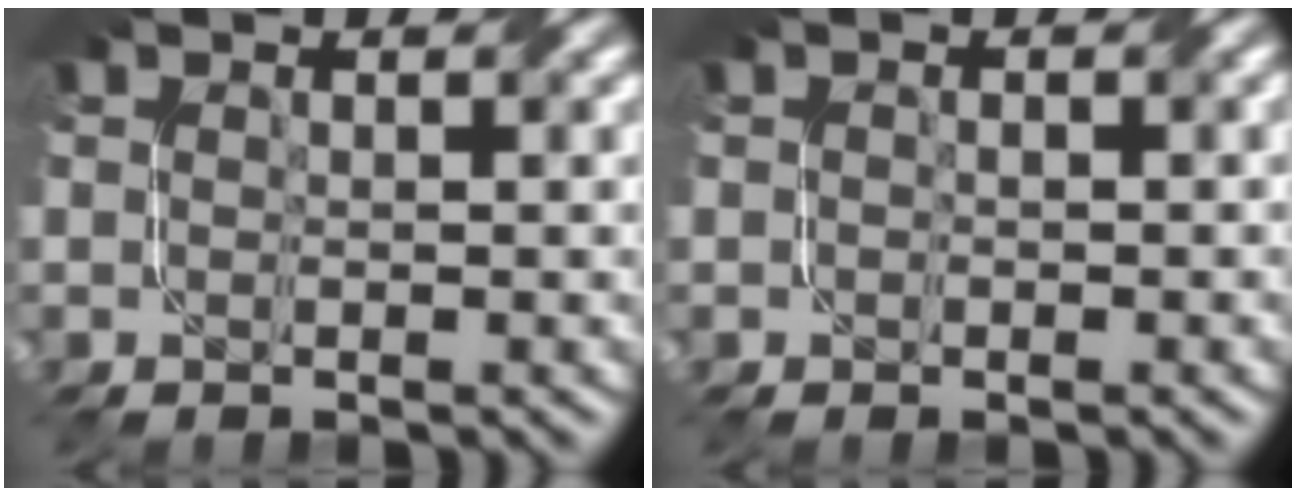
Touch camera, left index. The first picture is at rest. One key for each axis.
{"total": 0.6, "fx": 0.1, "fy": 0.5, "fz": 0.3, "tx": -0.007, "ty": -0.001, "tz": -0.004}